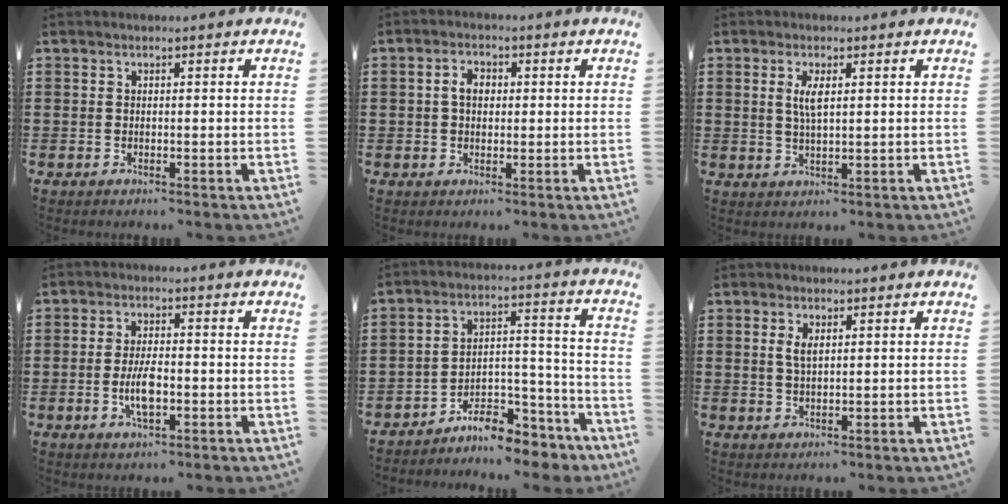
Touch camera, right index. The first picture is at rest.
{"total": 2.9, "force": [0.2, 1.9, 2.2], "torque": [-0.047, 0.010, 0.002]}
{"total": 3.1, "force": [1.0, 0.8, 2.8], "torque": [-0.058, 0.005, 0.015]}
{"total": 5.2, "force": [-1.1, 2.0, 4.6], "torque": [-0.095, 0.002, -0.023]}
{"total": 7.6, "force": [-7.1, 1.9, 1.7], "torque": [-0.016, 0.026, -0.136]}
{"total": 2.2, "force": [0.8, 0.8, 1.9], "torque": [-0.040, 0.003, 0.013]}